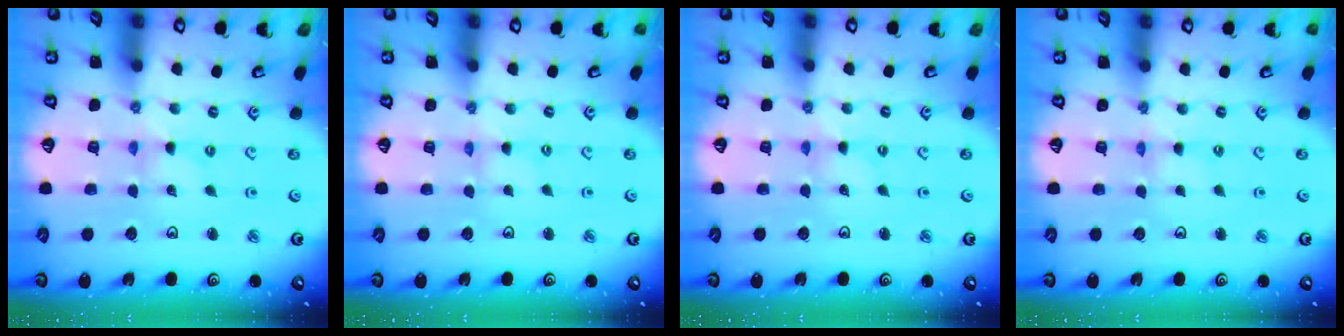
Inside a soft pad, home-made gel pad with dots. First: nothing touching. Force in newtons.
{"total": 0.8, "press": 0.8, "slide": 0.1}
{"total": 0.0}
{"total": 1.2, "press": 1.2, "slide": 0.3}